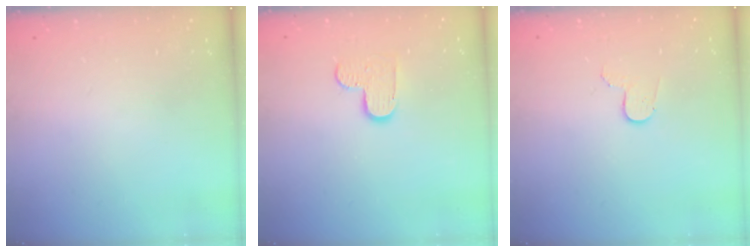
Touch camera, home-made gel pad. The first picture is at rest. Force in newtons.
{"total": 6.8, "press": 6.8, "slide": 0.3}
{"total": 3.6, "press": 3.6, "slide": 0.3}